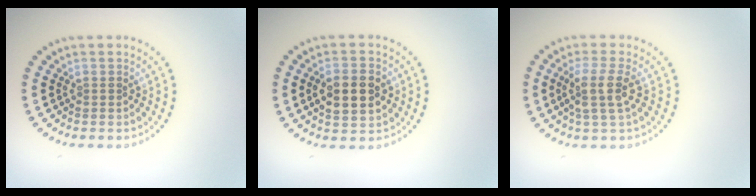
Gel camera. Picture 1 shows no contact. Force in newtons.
{"total": 4.5, "press": 4.5, "slide": 0.3}
{"total": 3.1, "press": 2.5, "slide": 1.9}